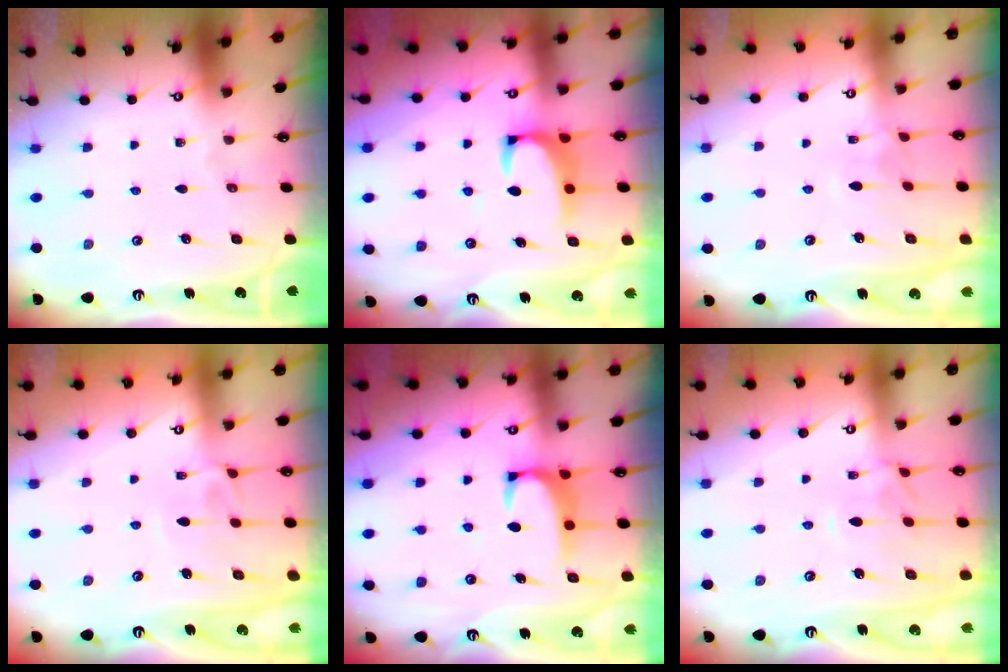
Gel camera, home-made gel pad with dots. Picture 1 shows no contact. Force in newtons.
{"total": 2.2, "press": 2.0, "slide": 0.9}
{"total": 2.8, "press": 2.7, "slide": 0.8}
{"total": 0.9, "press": 0.2, "slide": 0.8}
{"total": 2.0, "press": 1.9, "slide": 0.7}
{"total": 0.9, "press": 0.3, "slide": 0.9}